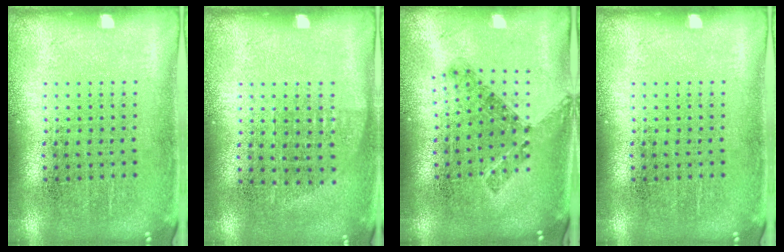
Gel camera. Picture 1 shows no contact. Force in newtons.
{"total": 0.6, "press": 0.6, "slide": 0.3}
{"total": 0.8, "press": 0.7, "slide": 0.3}
{"total": 0.0}